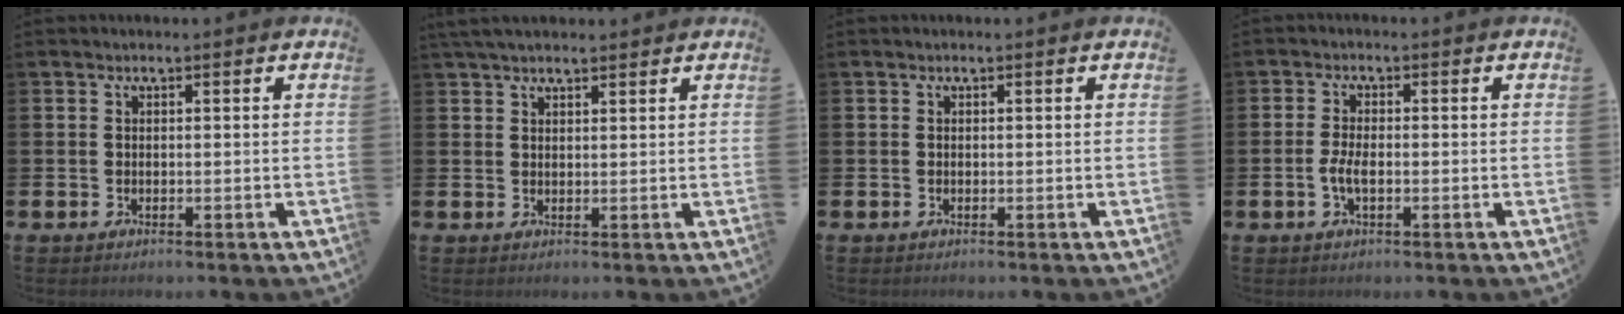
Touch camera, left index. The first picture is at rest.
{"total": 2.9, "force": [2.6, 0.8, 1.2], "torque": [-0.026, -0.001, 0.047]}
{"total": 0.0}
{"total": 2.5, "force": [-0.7, 0.9, 2.2], "torque": [-0.039, 0.002, -0.014]}